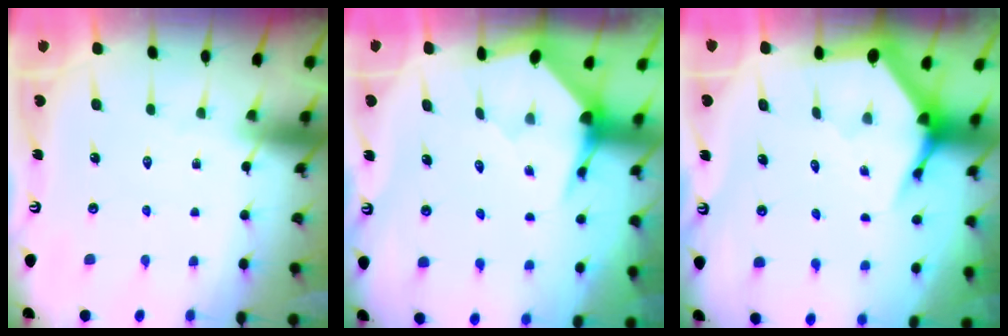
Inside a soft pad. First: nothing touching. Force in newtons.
{"total": 3.5, "press": 3.5, "slide": 0.4}
{"total": 4.0, "press": 4.0, "slide": 0.5}